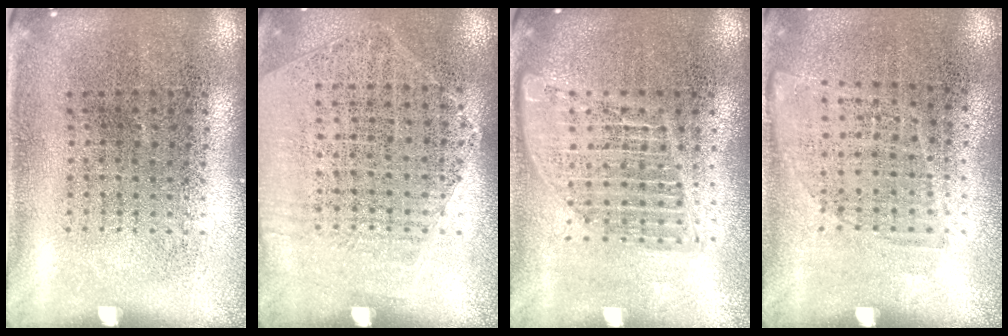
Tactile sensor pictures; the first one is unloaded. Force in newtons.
{"total": 1.2, "press": 1.0, "slide": 0.6}
{"total": 1.5, "press": 1.4, "slide": 0.7}
{"total": 0.9, "press": 0.8, "slide": 0.5}